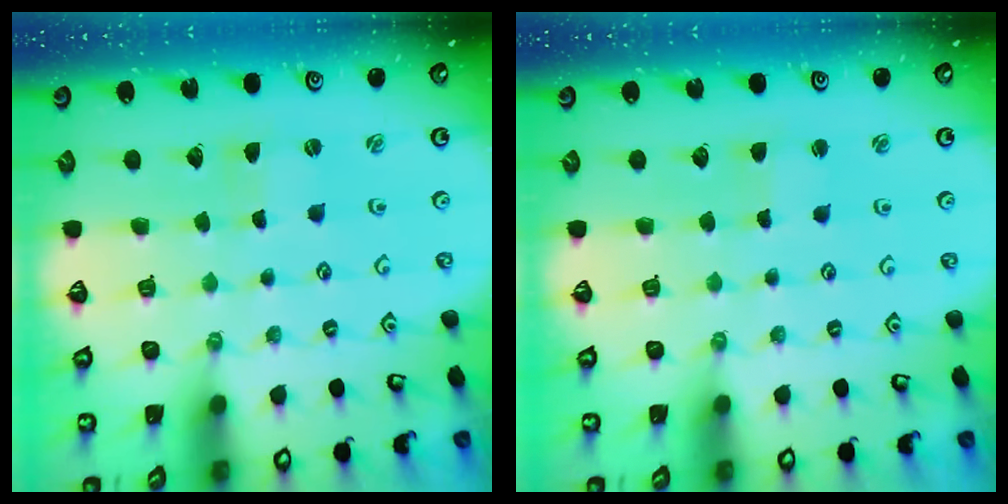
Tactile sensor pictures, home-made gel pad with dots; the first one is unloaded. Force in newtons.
{"total": 2.3, "press": 2.3, "slide": 0.3}